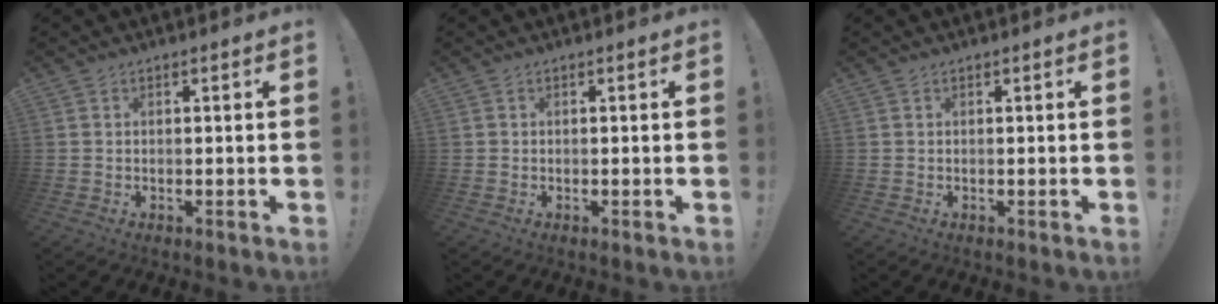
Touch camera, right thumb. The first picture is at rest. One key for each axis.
{"total": 0.0}
{"total": 0.0}